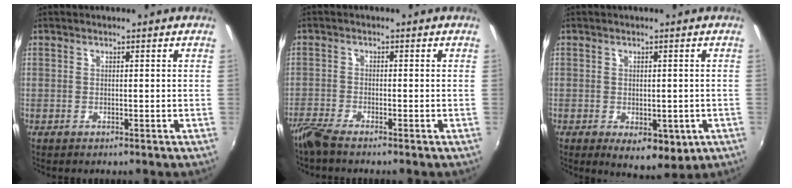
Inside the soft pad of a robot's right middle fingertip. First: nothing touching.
{"total": 4.2, "force": [-3.7, 0.2, 2.1], "torque": [-0.059, -0.016, -0.074]}
{"total": 7.3, "force": [-2.7, 4.1, 5.4], "torque": [-0.077, -0.021, -0.028]}